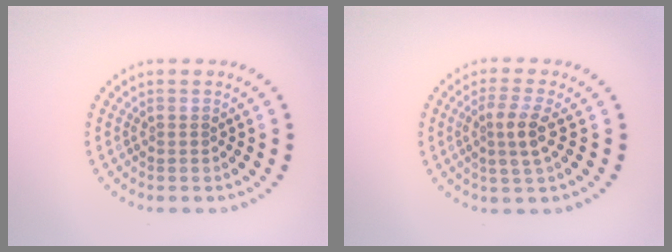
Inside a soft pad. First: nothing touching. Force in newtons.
{"total": 2.7, "press": 2.4, "slide": 1.2}